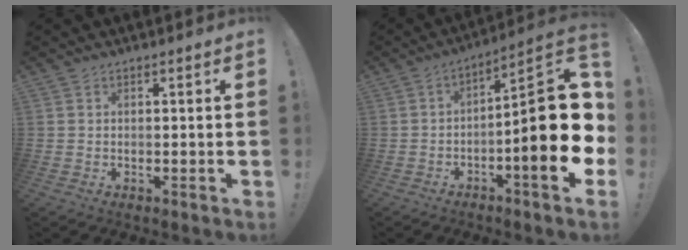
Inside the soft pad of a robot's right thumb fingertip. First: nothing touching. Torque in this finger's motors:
{"motor_torque": [2.28, 2.72, 1.63, -1.14, 0.21]}